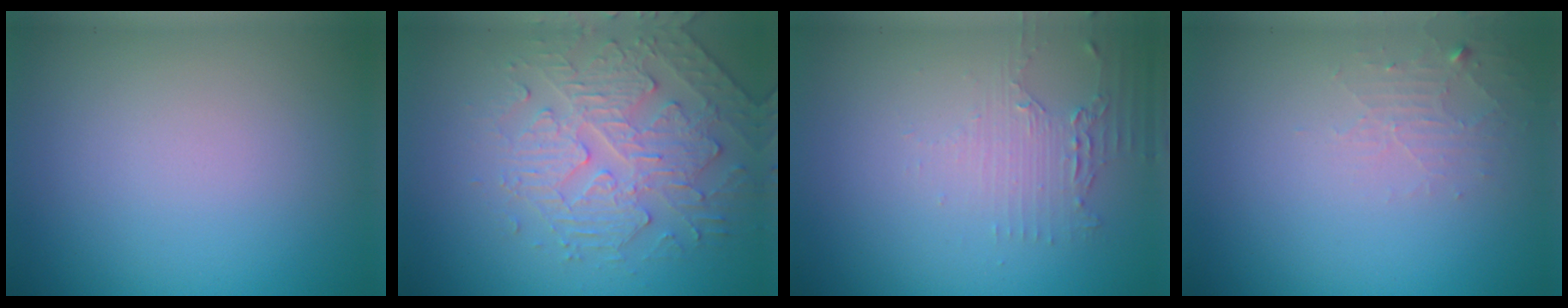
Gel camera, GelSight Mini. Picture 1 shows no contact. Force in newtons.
{"total": 4.8, "press": 3.8, "slide": 2.8}
{"total": 2.1, "press": 1.6, "slide": 1.4}
{"total": 1.7, "press": 1.7, "slide": 0.3}